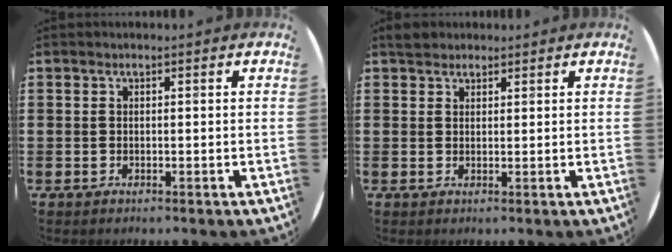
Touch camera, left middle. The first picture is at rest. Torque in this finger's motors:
{"motor_torque": [0.27, -0.28, 0.02, 0.04]}